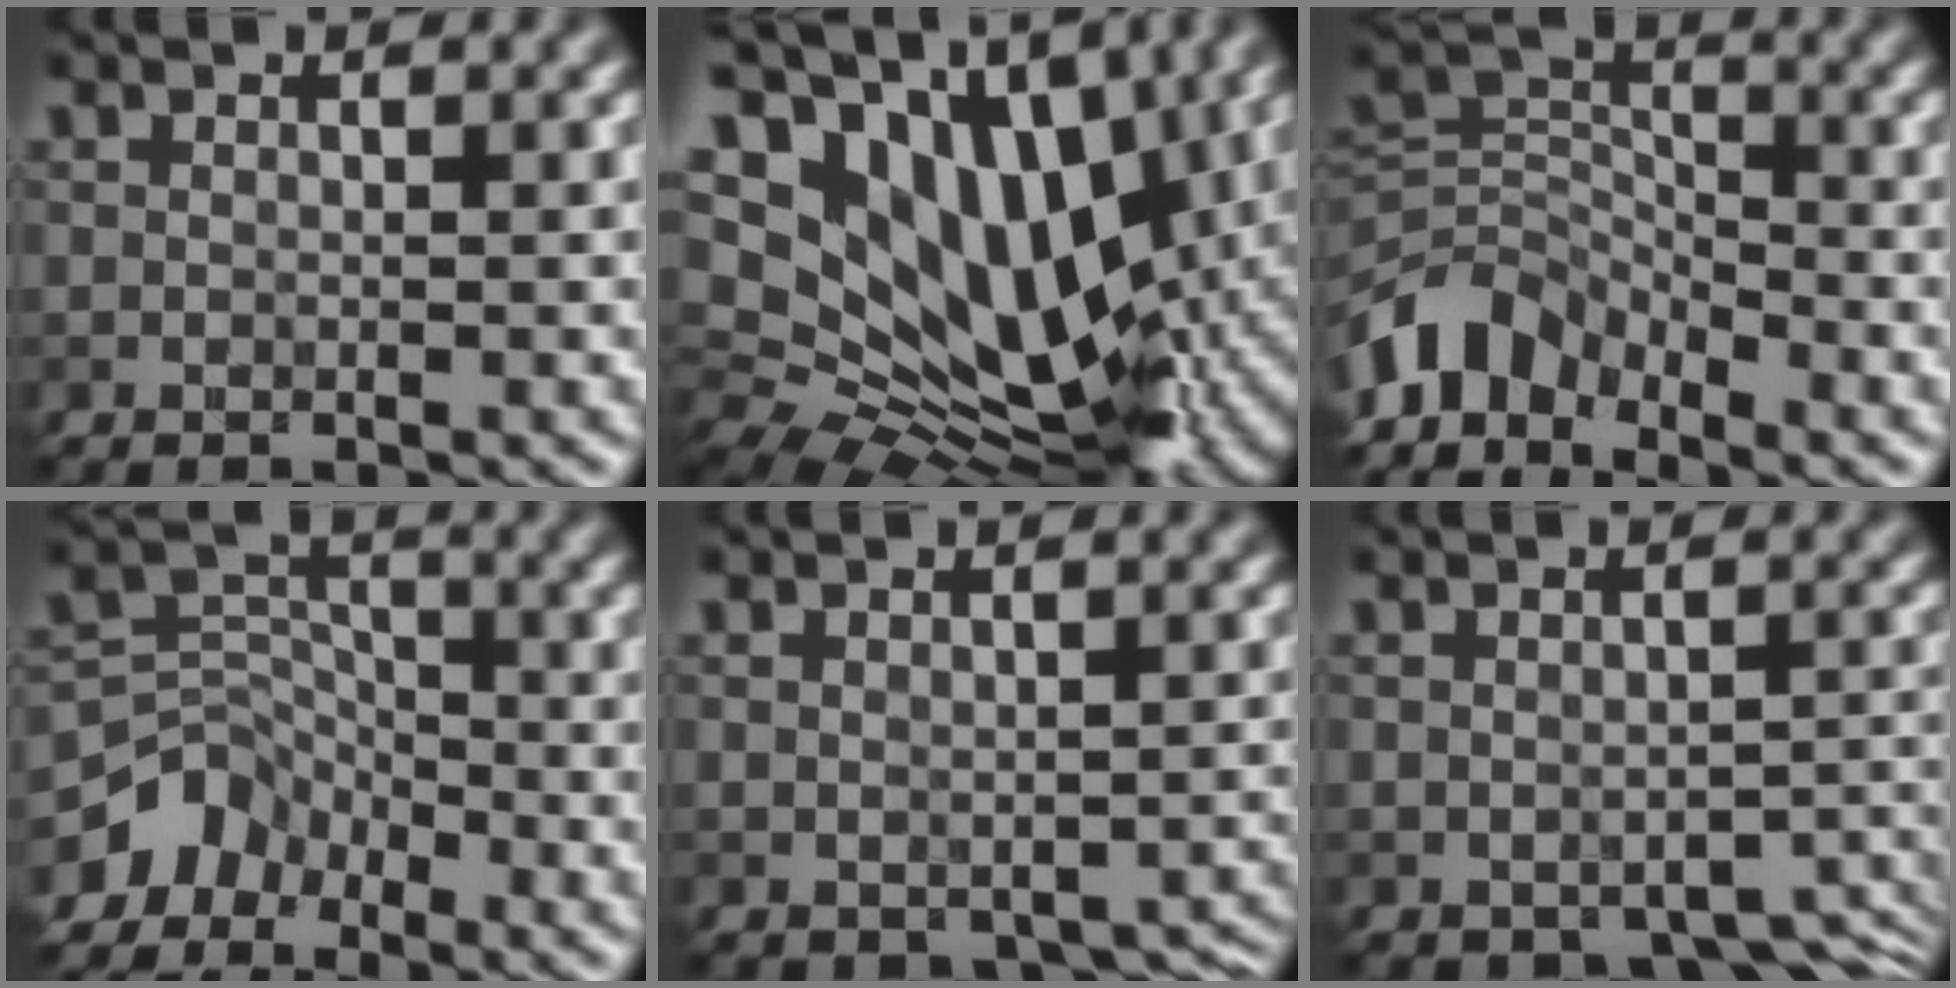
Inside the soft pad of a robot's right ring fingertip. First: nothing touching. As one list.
[{"total": 19.0, "force": [5.8, 11.9, 13.6], "torque": [-0.233, 0.011, 0.121]}, {"total": 6.1, "force": [-4.2, 3.6, 2.6], "torque": [-0.046, 0.002, -0.090]}, {"total": 4.2, "force": [-3.0, 2.7, 1.2], "torque": [-0.014, 0.003, -0.063]}, {"total": 4.2, "force": [-1.7, 2.9, 2.4], "torque": [-0.019, -0.017, -0.007]}, {"total": 5.5, "force": [-3.6, 3.0, 3.0], "torque": [-0.026, -0.015, -0.035]}]